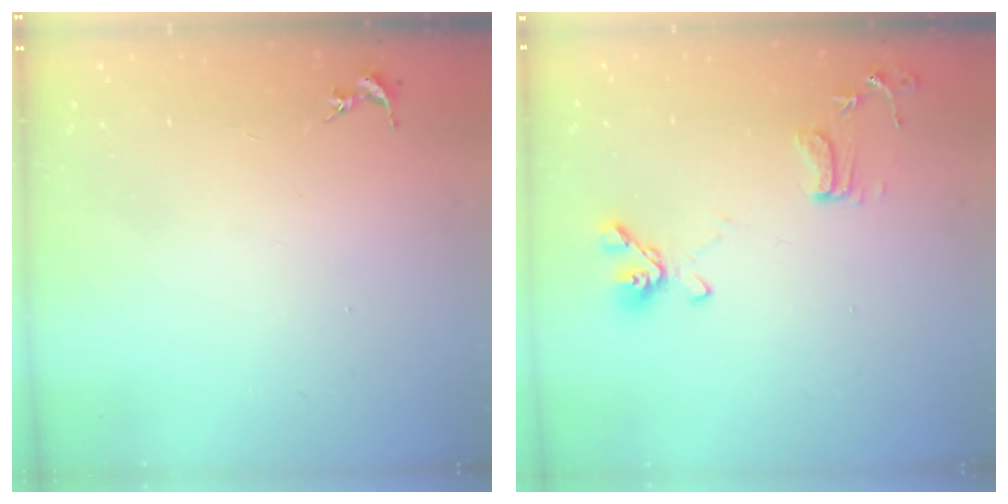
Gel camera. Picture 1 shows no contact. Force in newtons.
{"total": 11.2, "press": 11.0, "slide": 2.0}